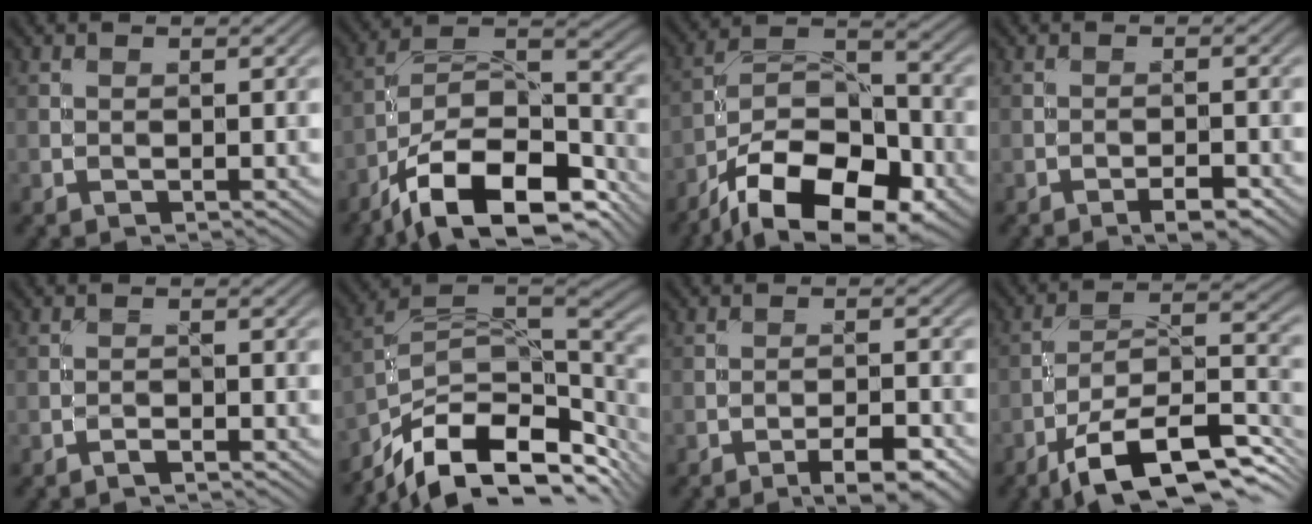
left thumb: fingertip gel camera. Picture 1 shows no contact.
{"total": 16.1, "force": [-11.0, 6.4, 9.8], "torque": [-0.191, -0.020, -0.180]}
{"total": 16.3, "force": [-10.4, 7.7, 9.9], "torque": [-0.181, -0.025, -0.174]}
{"total": 2.6, "force": [-1.8, 0.6, 1.8], "torque": [-0.030, 0.004, -0.030]}
{"total": 0.8, "force": [-0.8, 0.0, 0.2], "torque": [-0.004, 0.001, -0.017]}
{"total": 14.3, "force": [-7.7, 7.6, 9.4], "torque": [-0.186, -0.020, -0.135]}
{"total": 5.1, "force": [-3.4, 1.1, 3.6], "torque": [-0.058, 0.008, -0.050]}
{"total": 14.7, "force": [-9.1, 5.3, 10.3], "torque": [-0.178, -0.011, -0.159]}